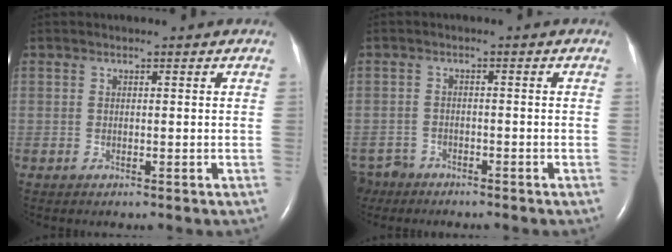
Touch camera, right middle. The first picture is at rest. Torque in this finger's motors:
{"motor_torque": [-0.17, -0.24, -0.12, -0.01]}